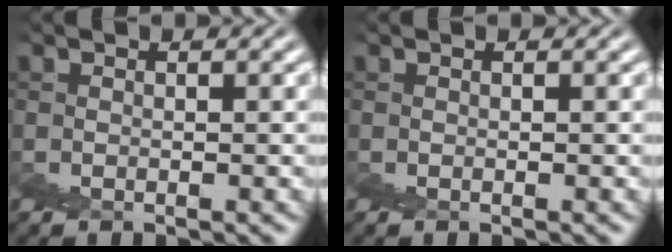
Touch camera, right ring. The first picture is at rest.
{"total": 0.0}